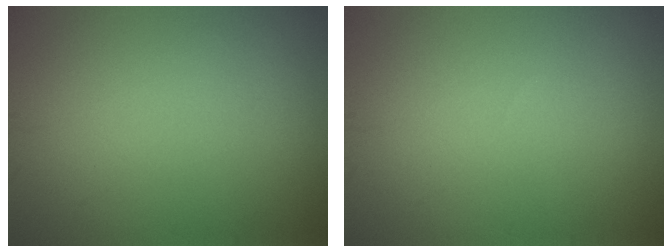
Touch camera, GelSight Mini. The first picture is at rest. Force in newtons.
{"total": 0.0}